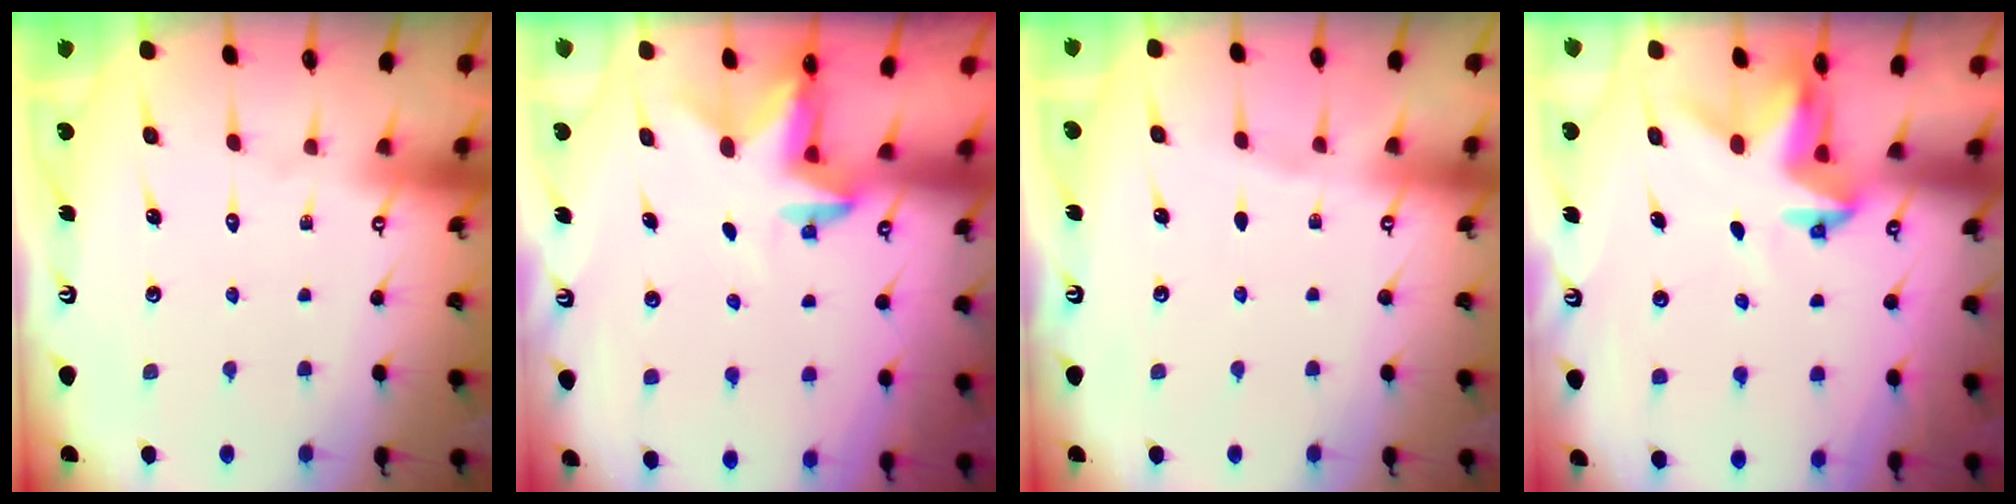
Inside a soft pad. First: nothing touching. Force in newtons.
{"total": 2.6, "press": 2.5, "slide": 0.4}
{"total": 2.1, "press": 2.1, "slide": 0.3}
{"total": 3.4, "press": 3.4, "slide": 0.1}